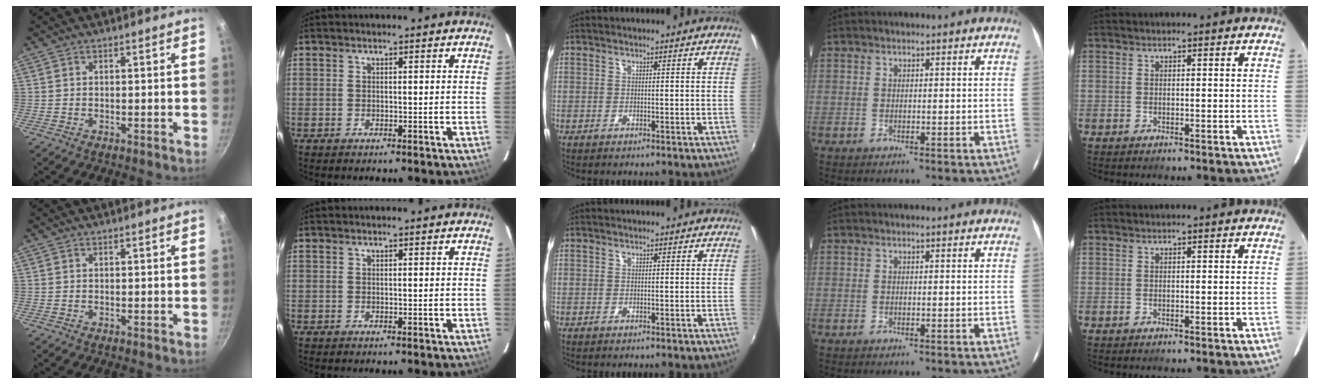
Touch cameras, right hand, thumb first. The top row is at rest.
{}